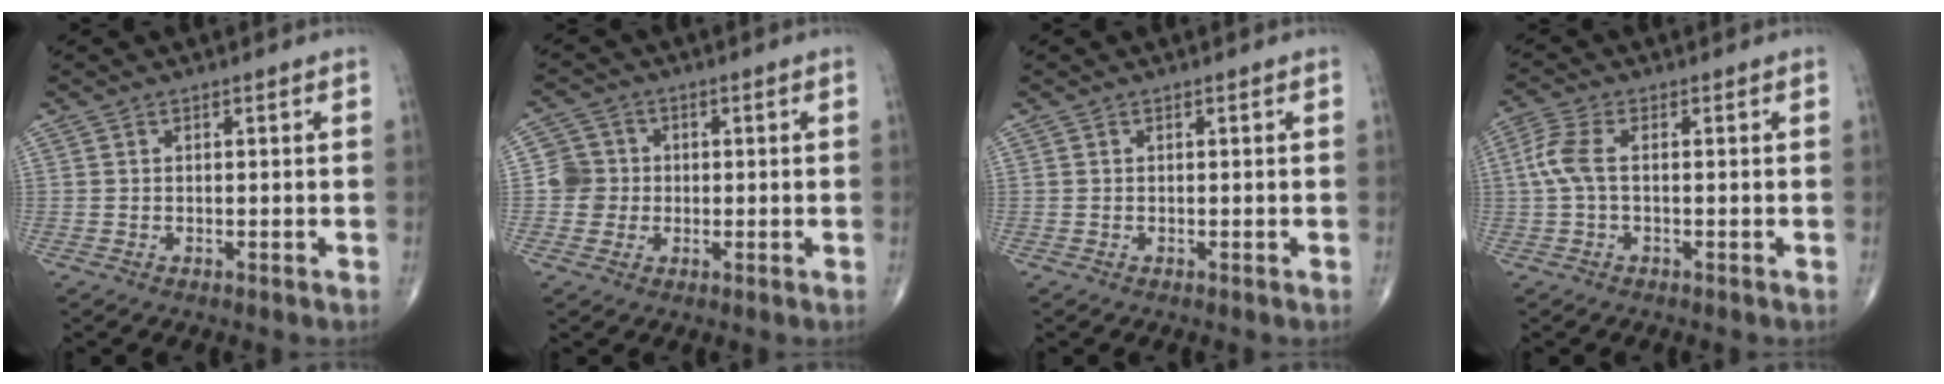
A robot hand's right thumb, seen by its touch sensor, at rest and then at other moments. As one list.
[{"total": 4.6, "force": [-0.2, 4.6, 0.6], "torque": [0.020, 0.009, -0.011]}, {"total": 0.0}, {"total": 4.9, "force": [0.1, 2.1, 4.4], "torque": [-0.125, 0.010, -0.006]}]